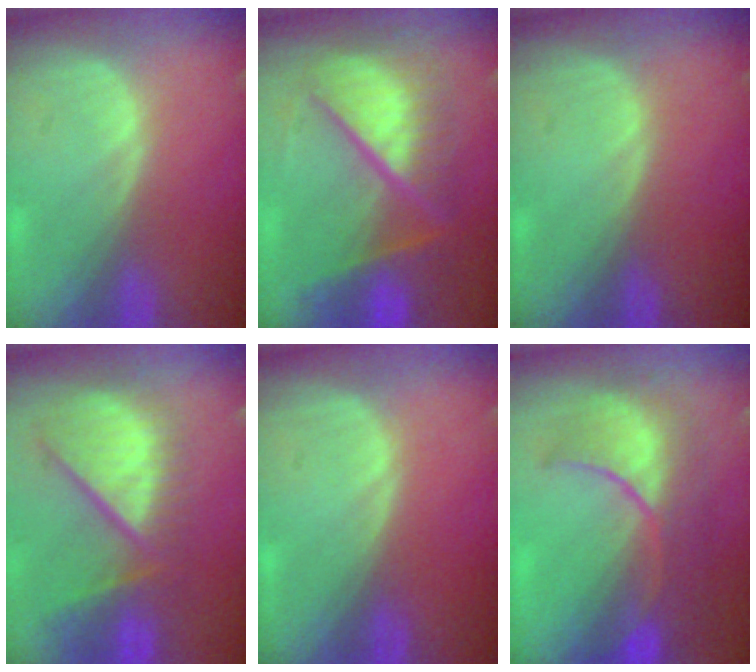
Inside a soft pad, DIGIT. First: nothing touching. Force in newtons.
{"total": 10.9, "press": 10.9, "slide": 1.4}
{"total": 0.0}
{"total": 11.5, "press": 10.4, "slide": 5.0}
{"total": 0.0}
{"total": 10.5, "press": 9.2, "slide": 5.0}